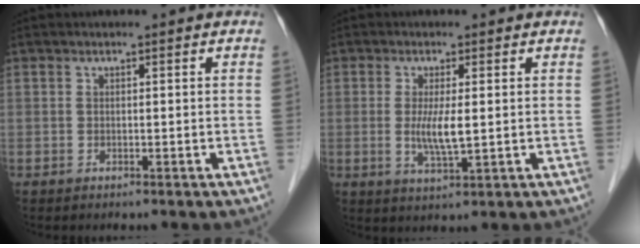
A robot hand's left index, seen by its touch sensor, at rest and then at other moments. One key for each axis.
{"total": 4.6, "fx": 0.0, "fy": 0.7, "fz": 4.5, "tx": -0.095, "ty": -0.010, "tz": 0.002}